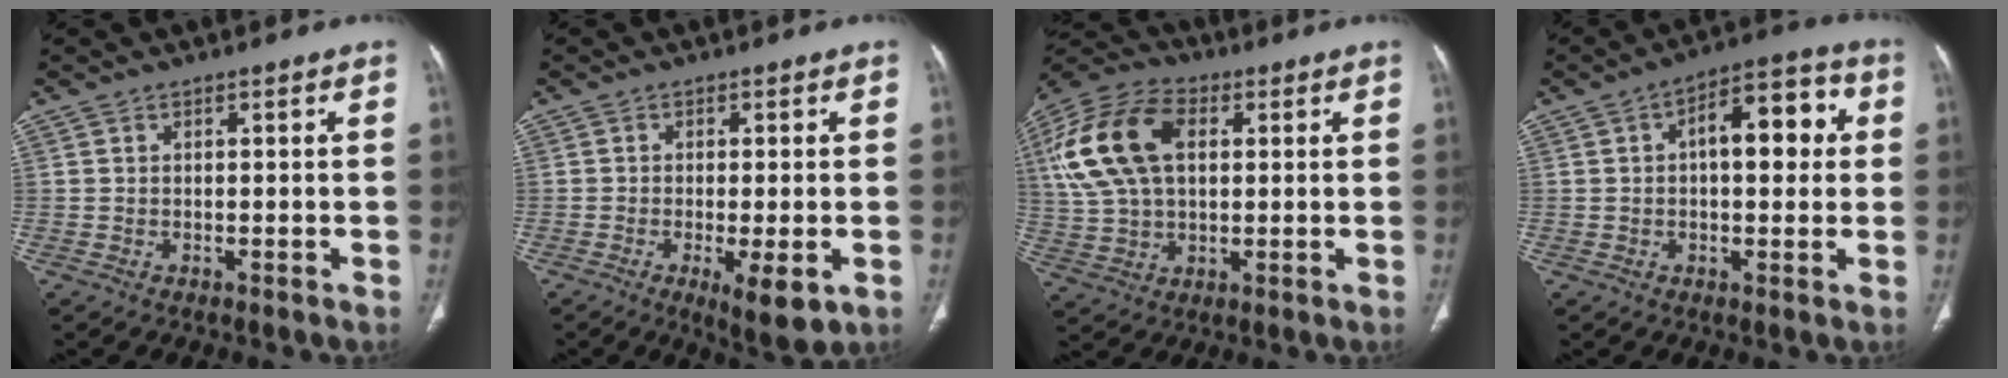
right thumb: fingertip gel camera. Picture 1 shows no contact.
{"total": 7.0, "force": [-2.4, 2.0, 6.2], "torque": [-0.097, -0.017, -0.033]}
{"total": 18.3, "force": [4.4, 11.3, 13.8], "torque": [-0.277, 0.017, 0.078]}
{"total": 11.7, "force": [2.0, 5.7, 10.1], "torque": [-0.111, 0.027, 0.022]}